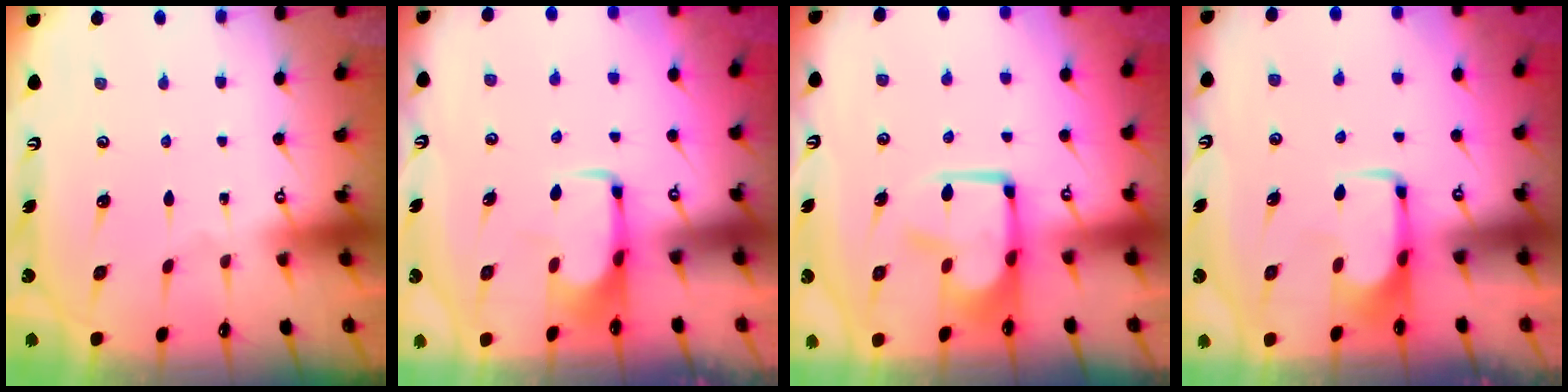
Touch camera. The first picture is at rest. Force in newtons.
{"total": 2.0, "press": 2.0, "slide": 0.4}
{"total": 3.4, "press": 3.3, "slide": 0.8}
{"total": 2.0, "press": 2.0, "slide": 0.4}